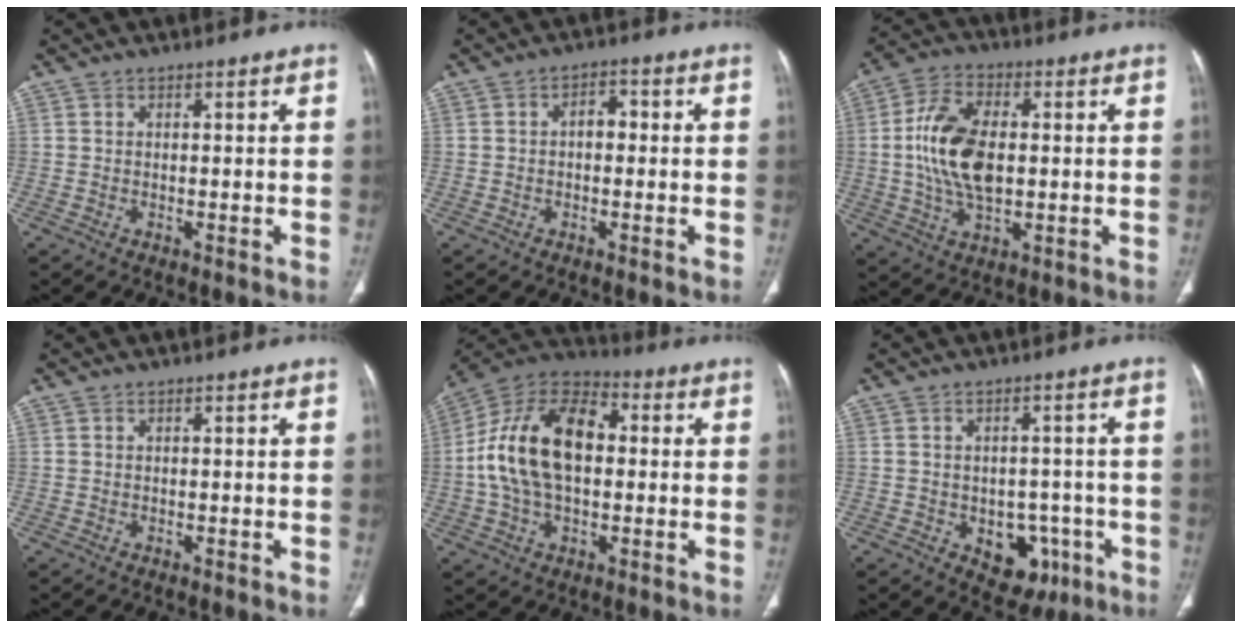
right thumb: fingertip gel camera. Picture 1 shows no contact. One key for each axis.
{"total": 3.2, "fx": -0.1, "fy": 2.1, "fz": 2.4, "tx": -0.027, "ty": 0.014, "tz": -0.008}
{"total": 13.9, "fx": 0.4, "fy": 7.8, "fz": 11.5, "tx": -0.223, "ty": 0.010, "tz": 0.008}
{"total": 0.0}
{"total": 19.1, "fx": 1.0, "fy": 11.6, "fz": 15.2, "tx": -0.279, "ty": 0.032, "tz": 0.012}
{"total": 8.9, "fx": -3.2, "fy": 6.4, "fz": 5.3, "tx": -0.031, "ty": 0.021, "tz": -0.027}